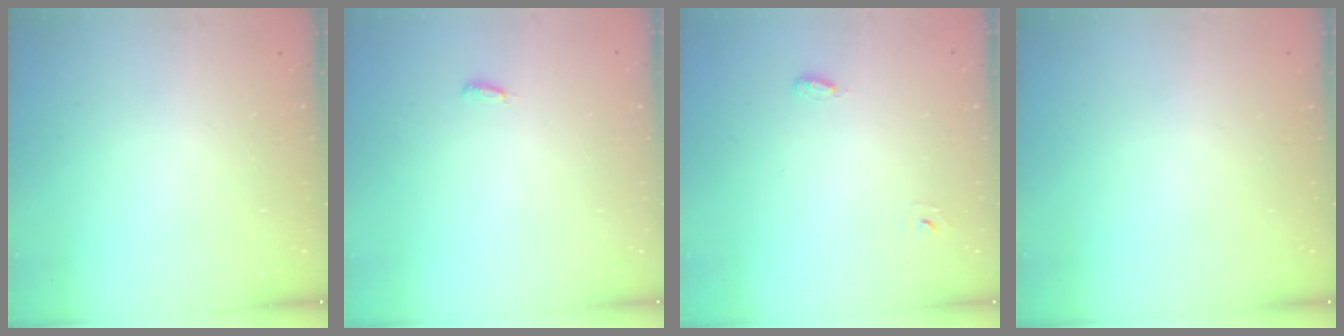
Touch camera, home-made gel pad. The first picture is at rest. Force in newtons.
{"total": 2.9, "press": 2.8, "slide": 0.9}
{"total": 2.6, "press": 2.5, "slide": 0.6}
{"total": 0.0}